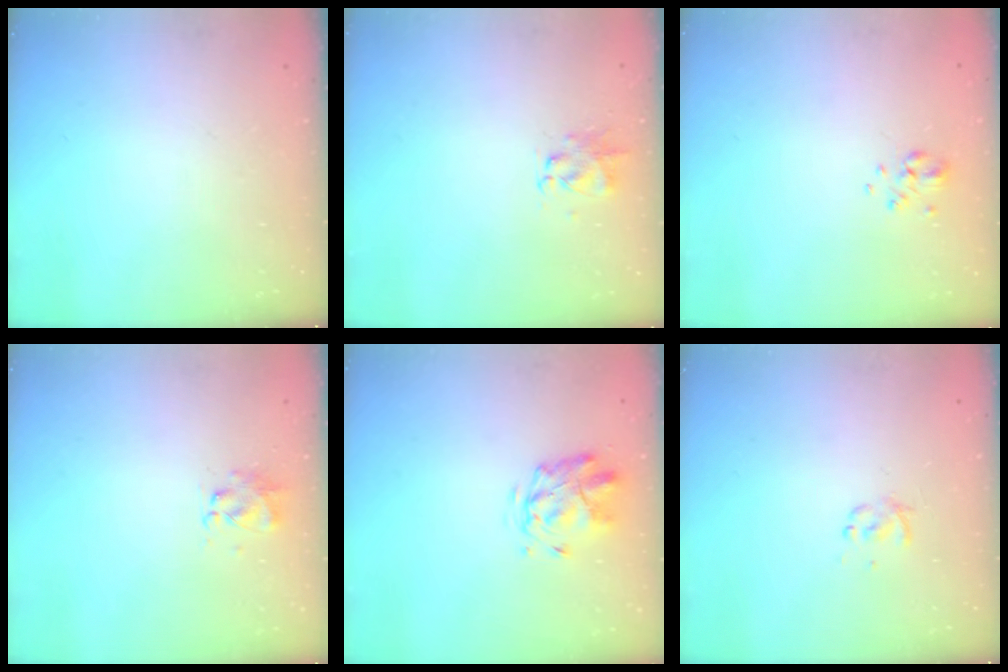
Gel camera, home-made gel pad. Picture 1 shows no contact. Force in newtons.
{"total": 2.8, "press": 2.6, "slide": 0.8}
{"total": 3.4, "press": 3.0, "slide": 1.6}
{"total": 3.6, "press": 3.6, "slide": 0.6}
{"total": 2.9, "press": 2.5, "slide": 1.5}
{"total": 0.9, "press": 0.9, "slide": 0.2}